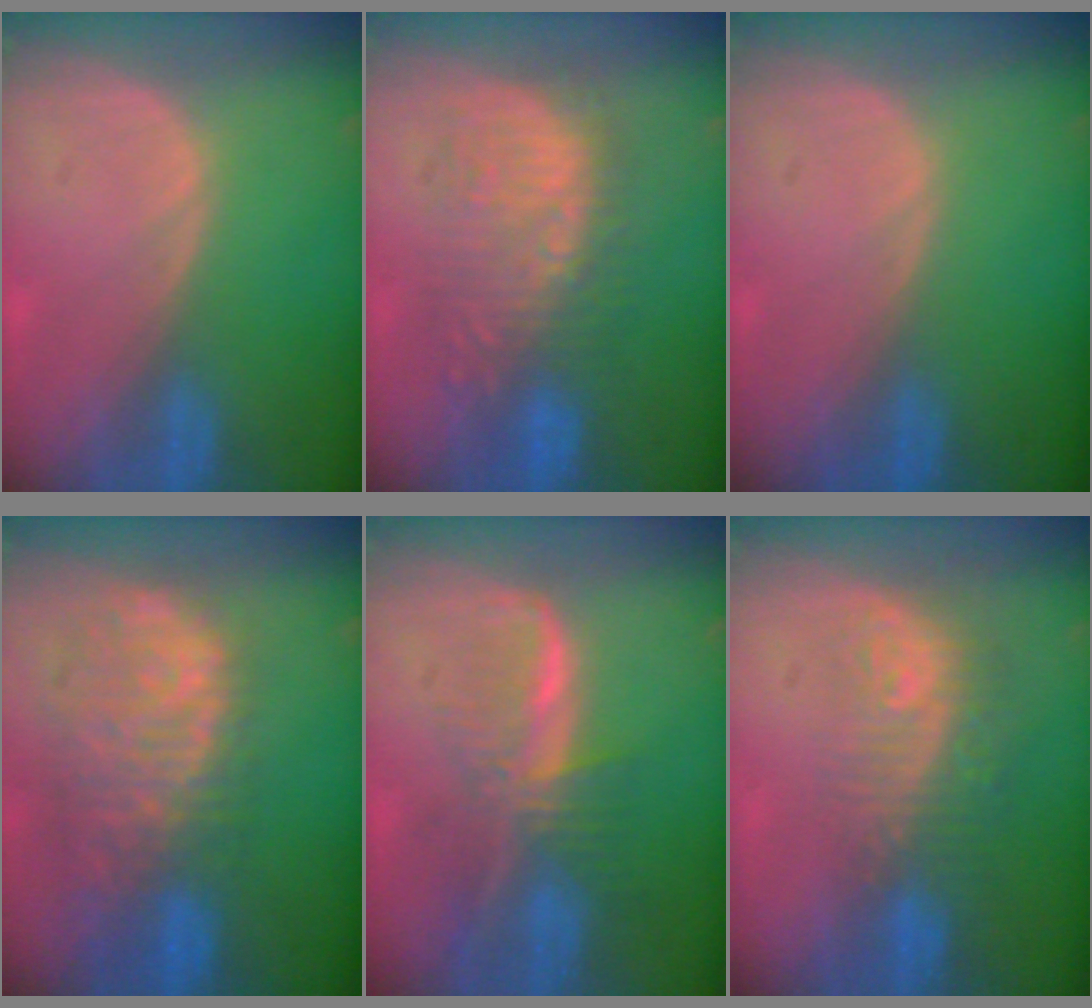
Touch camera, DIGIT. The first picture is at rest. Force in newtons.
{"total": 8.8, "press": 8.8, "slide": 0.2}
{"total": 0.0}
{"total": 11.8, "press": 9.8, "slide": 6.6}
{"total": 8.2, "press": 7.0, "slide": 4.2}
{"total": 9.7, "press": 8.0, "slide": 5.4}